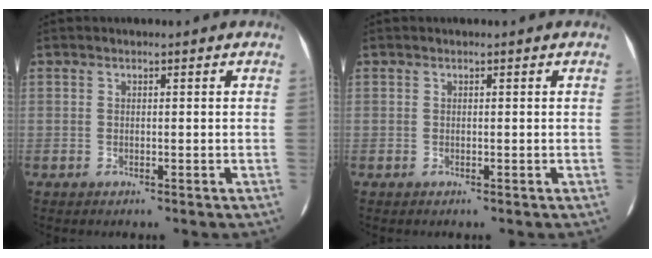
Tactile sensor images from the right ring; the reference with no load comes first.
{"total": 0.0}